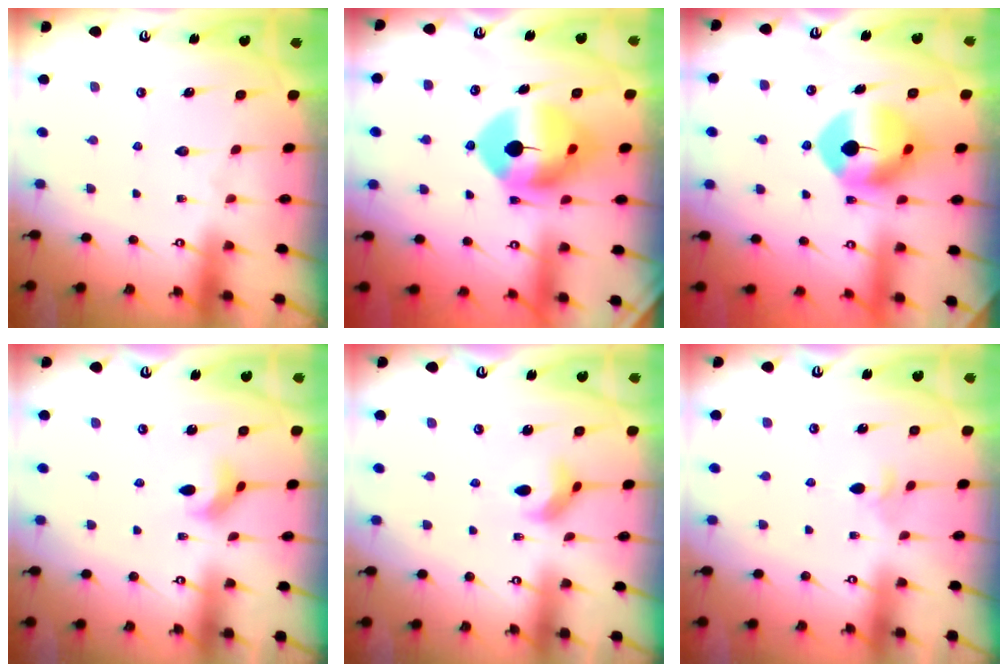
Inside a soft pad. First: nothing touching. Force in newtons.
{"total": 13.1, "press": 13.0, "slide": 1.9}
{"total": 9.4, "press": 9.3, "slide": 1.1}
{"total": 3.2, "press": 3.2, "slide": 0.5}
{"total": 4.5, "press": 4.4, "slide": 0.6}
{"total": 3.1, "press": 3.0, "slide": 0.7}